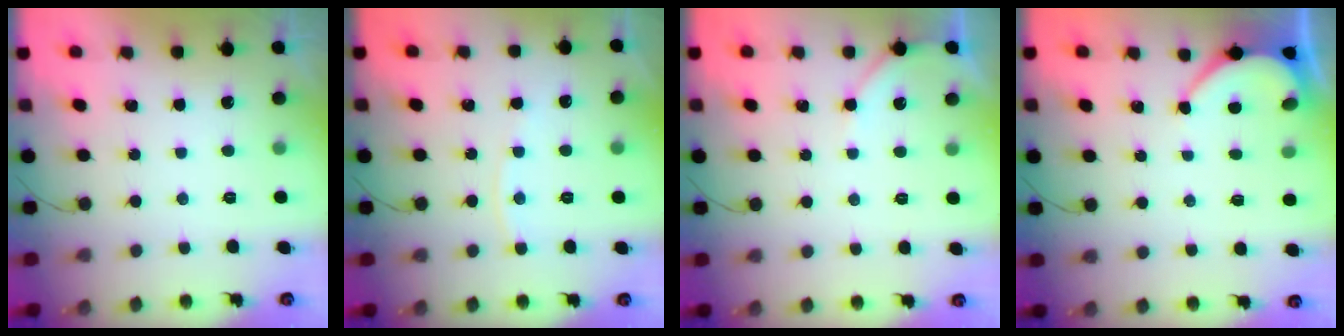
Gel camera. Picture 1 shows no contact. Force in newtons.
{"total": 4.6, "press": 4.5, "slide": 0.7}
{"total": 4.1, "press": 4.0, "slide": 0.6}
{"total": 3.6, "press": 3.6, "slide": 0.5}